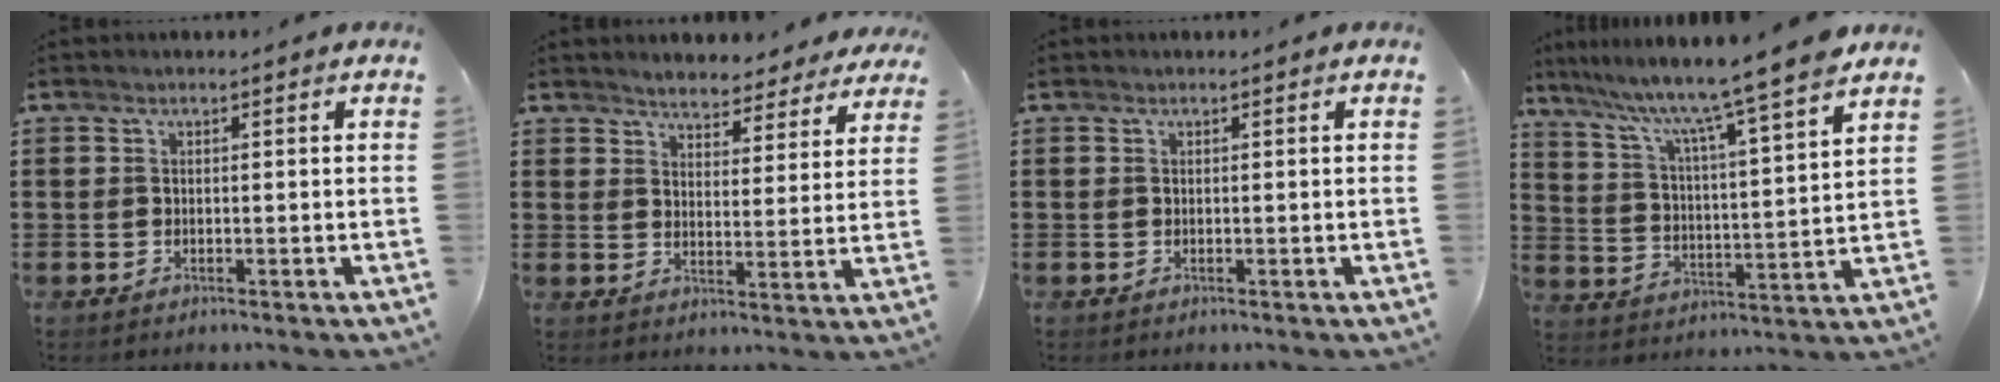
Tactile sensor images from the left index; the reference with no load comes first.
{"total": 3.7, "force": [3.7, 0.5, 0.0], "torque": [-0.020, -0.016, 0.064]}
{"total": 0.0}
{"total": 8.7, "force": [7.3, -1.5, 4.5], "torque": [-0.117, -0.058, 0.113]}